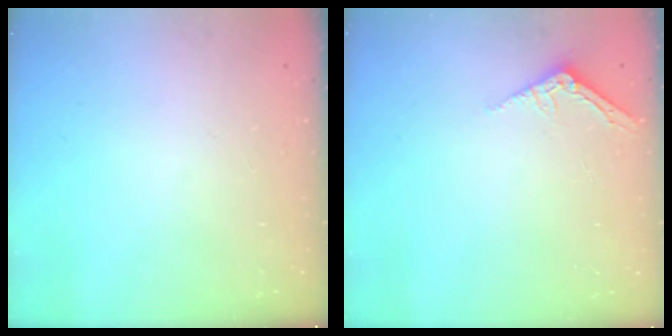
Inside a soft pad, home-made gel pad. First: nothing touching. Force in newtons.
{"total": 3.0, "press": 3.0, "slide": 0.2}